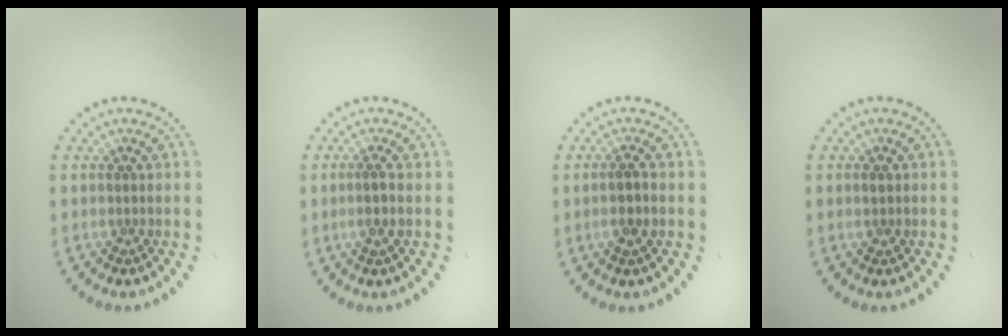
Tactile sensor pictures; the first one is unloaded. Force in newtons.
{"total": 1.2, "press": 0.9, "slide": 0.7}
{"total": 1.6, "press": 1.4, "slide": 0.8}
{"total": 1.1, "press": 1.1, "slide": 0.0}